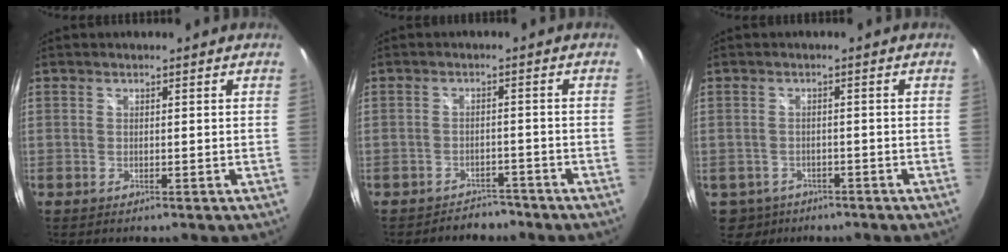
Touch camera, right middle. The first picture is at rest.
{"total": 4.6, "force": [-4.3, 1.6, 0.5], "torque": [-0.012, 0.005, -0.059]}
{"total": 5.0, "force": [-2.8, 3.9, 1.5], "torque": [-0.045, -0.010, -0.037]}